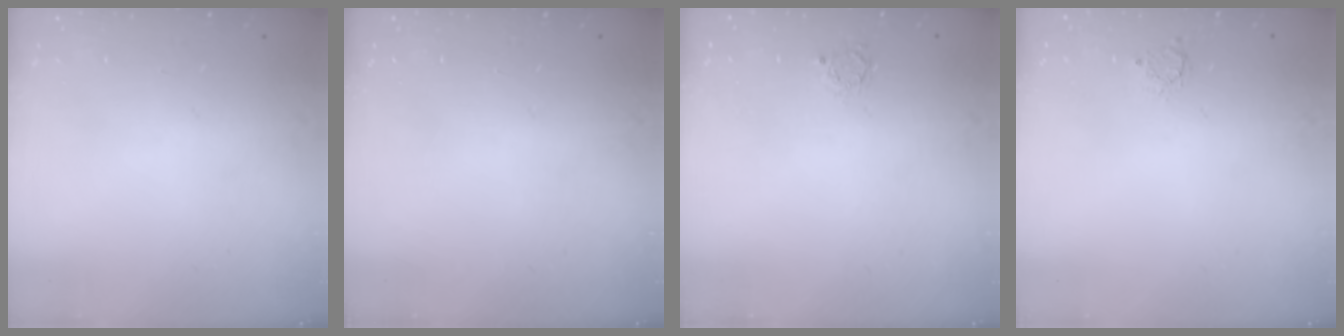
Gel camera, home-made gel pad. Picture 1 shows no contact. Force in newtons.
{"total": 0.0}
{"total": 2.2, "press": 2.1, "slide": 0.4}
{"total": 2.6, "press": 2.6, "slide": 0.2}